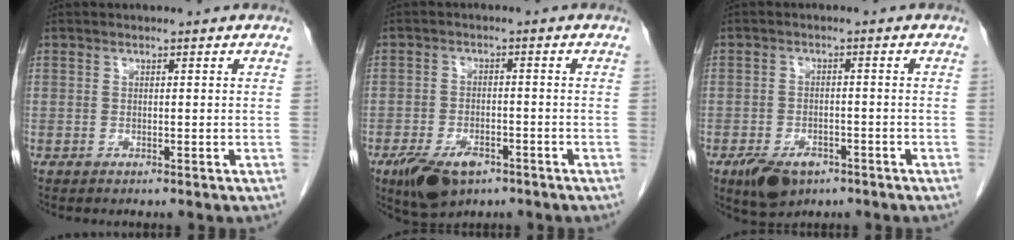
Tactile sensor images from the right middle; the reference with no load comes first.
{"total": 7.8, "force": [-4.8, 3.8, 4.9], "torque": [-0.088, -0.008, -0.076]}
{"total": 6.2, "force": [-3.8, 3.4, 3.6], "torque": [-0.064, -0.003, -0.055]}